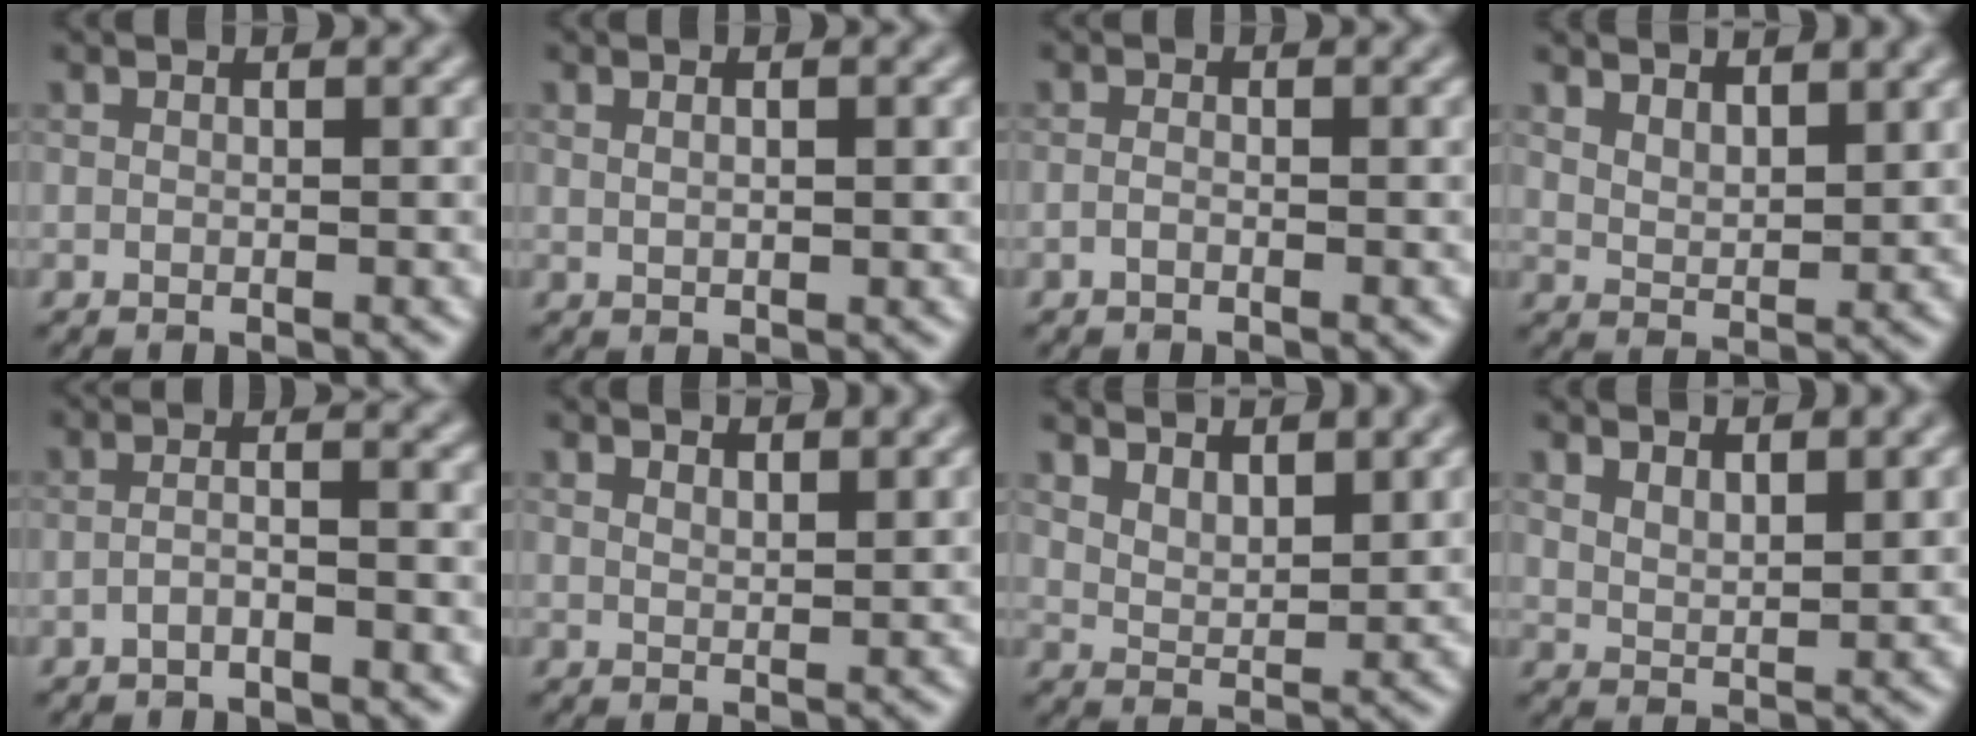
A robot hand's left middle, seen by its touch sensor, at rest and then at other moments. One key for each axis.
{"total": 1.4, "fx": 0.6, "fy": 0.5, "fz": 1.2, "tx": -0.017, "ty": -0.003, "tz": 0.011}
{"total": 0.6, "fx": -0.4, "fy": 0.2, "fz": 0.5, "tx": -0.011, "ty": -0.001, "tz": -0.010}
{"total": 3.6, "fx": 3.0, "fy": 1.2, "fz": 1.6, "tx": -0.025, "ty": 0.002, "tz": 0.051}
{"total": 2.0, "fx": -1.2, "fy": 0.3, "fz": 1.5, "tx": -0.028, "ty": 0.008, "tz": -0.028}
{"total": 2.2, "fx": 2.0, "fy": 0.5, "fz": 0.8, "tx": -0.012, "ty": 0.006, "tz": 0.029}
{"total": 5.5, "fx": 4.4, "fy": 2.1, "fz": 2.6, "tx": -0.041, "ty": 0.012, "tz": 0.057}
{"total": 2.9, "fx": 2.3, "fy": 0.9, "fz": 1.4, "tx": -0.026, "ty": -0.002, "tz": 0.044}